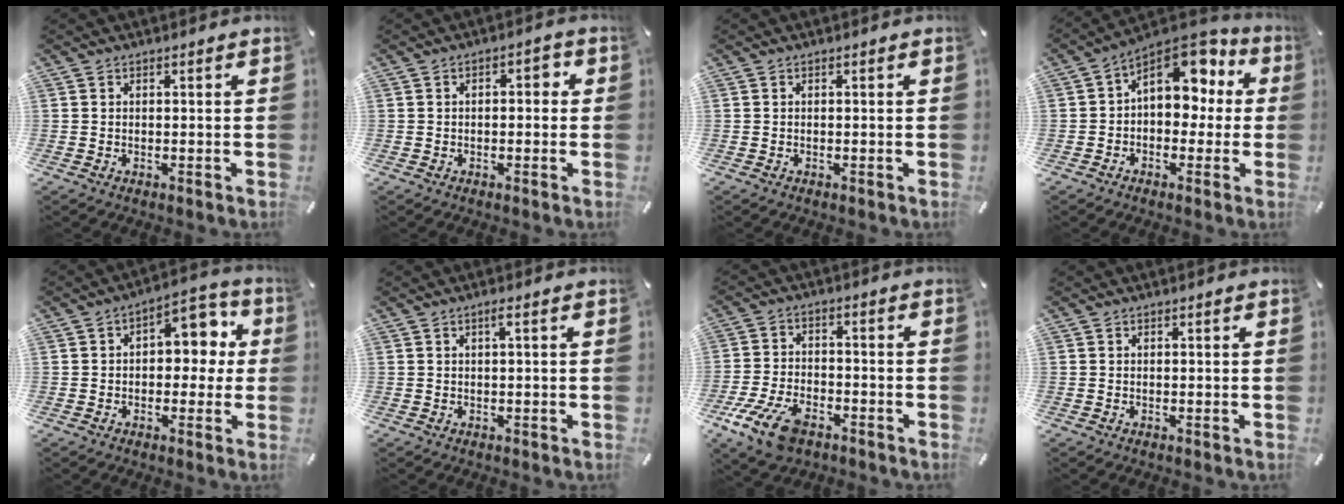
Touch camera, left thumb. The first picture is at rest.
{"total": 2.6, "force": [-0.7, 1.5, 2.0], "torque": [-0.033, 0.014, -0.019]}
{"total": 0.0}
{"total": 11.4, "force": [4.3, 8.2, 6.7], "torque": [-0.087, -0.034, 0.079]}
{"total": 9.0, "force": [1.4, 6.3, 6.3], "torque": [-0.061, -0.014, 0.015]}
{"total": 1.5, "force": [0.2, 0.1, 1.5], "torque": [-0.028, 0.000, 0.003]}
{"total": 10.9, "force": [-6.5, 5.8, 6.5], "torque": [-0.142, 0.027, -0.120]}
{"total": 0.0}